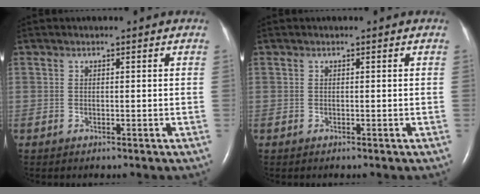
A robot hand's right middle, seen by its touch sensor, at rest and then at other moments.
{"total": 0.0}